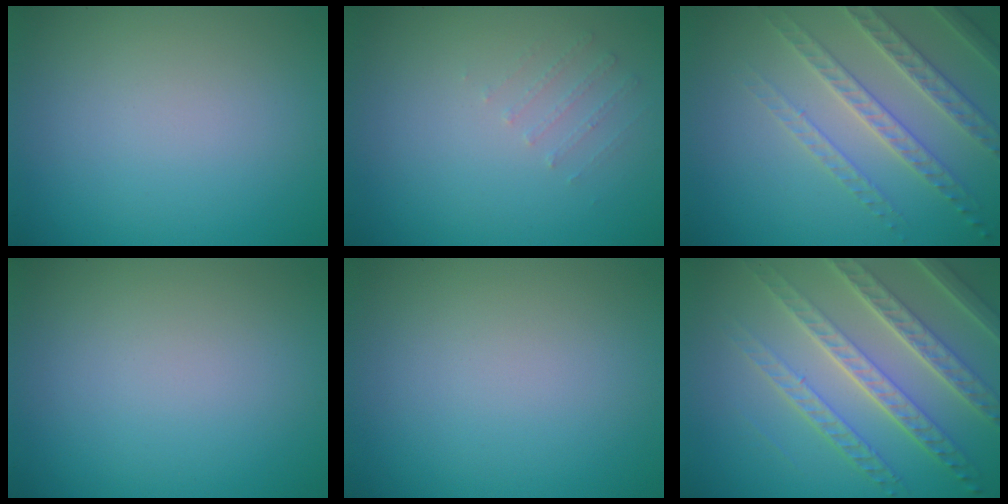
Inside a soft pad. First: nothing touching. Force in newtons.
{"total": 0.6, "press": 0.5, "slide": 0.4}
{"total": 3.8, "press": 3.6, "slide": 1.0}
{"total": 0.0}
{"total": 0.0}
{"total": 7.5, "press": 5.3, "slide": 5.3}